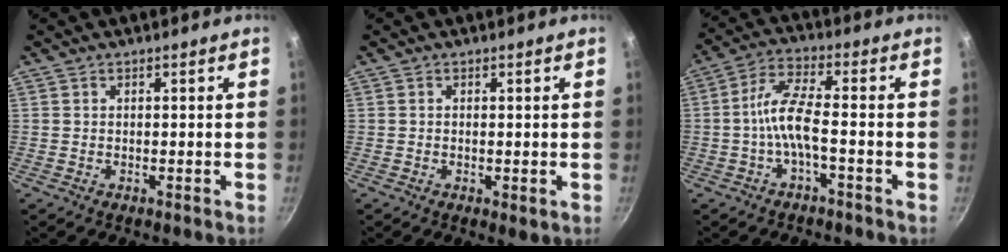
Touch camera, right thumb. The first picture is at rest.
{"total": 1.3, "force": [-0.1, 0.5, 1.2], "torque": [-0.018, -0.005, -0.003]}
{"total": 7.1, "force": [-2.4, 2.0, 6.3], "torque": [-0.142, 0.032, -0.054]}